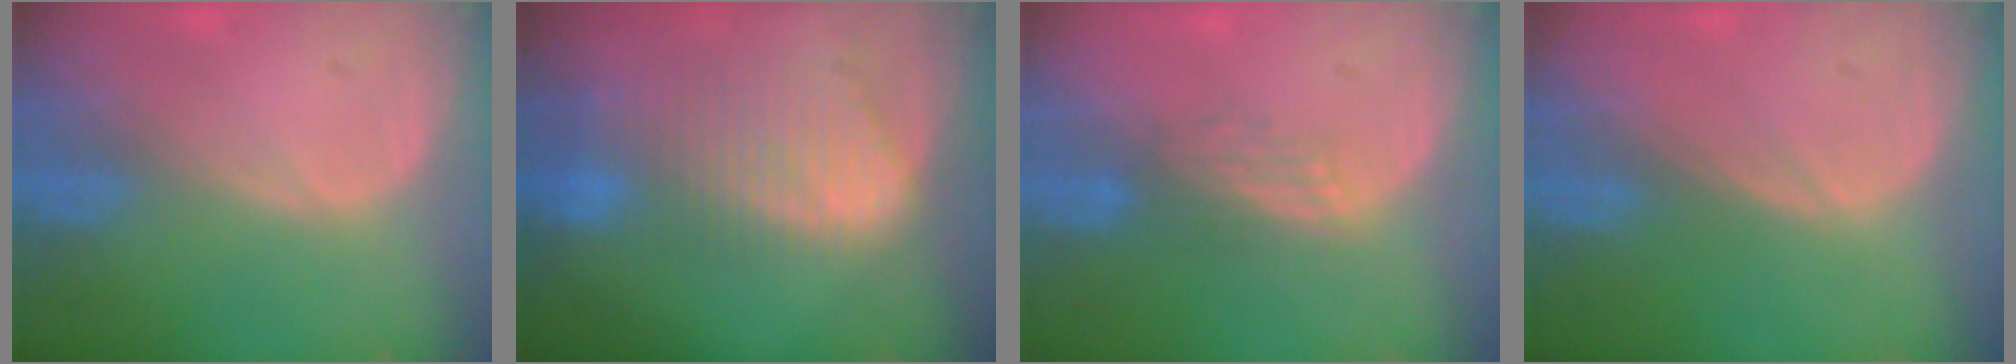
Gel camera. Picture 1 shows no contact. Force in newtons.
{"total": 9.3, "press": 8.1, "slide": 4.4}
{"total": 2.8, "press": 2.4, "slide": 1.4}
{"total": 0.0}